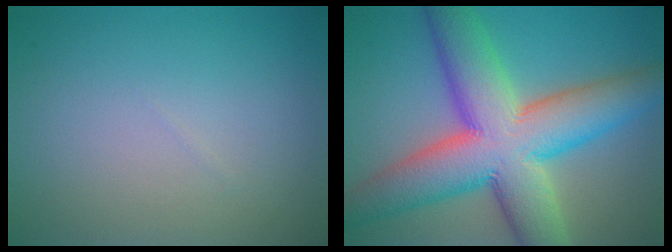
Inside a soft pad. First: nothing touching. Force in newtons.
{"total": 13.3, "press": 13.2, "slide": 0.6}